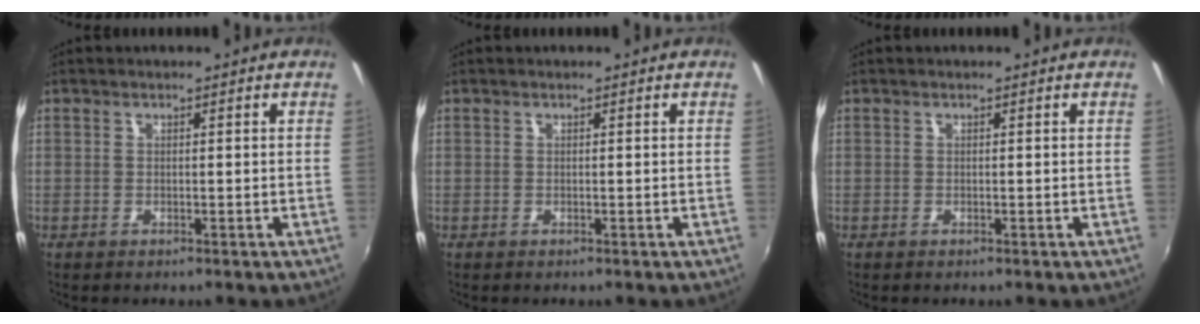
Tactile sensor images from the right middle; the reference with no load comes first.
{"total": 0.0}
{"total": 0.0}